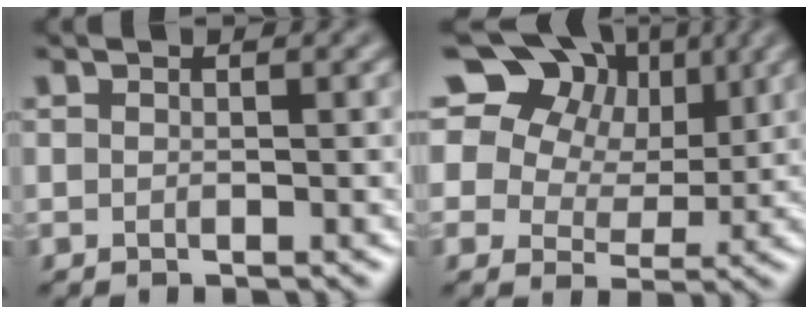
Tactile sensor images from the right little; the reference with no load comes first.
{"total": 12.9, "force": [6.8, 8.7, 6.6], "torque": [-0.143, 0.053, 0.107]}